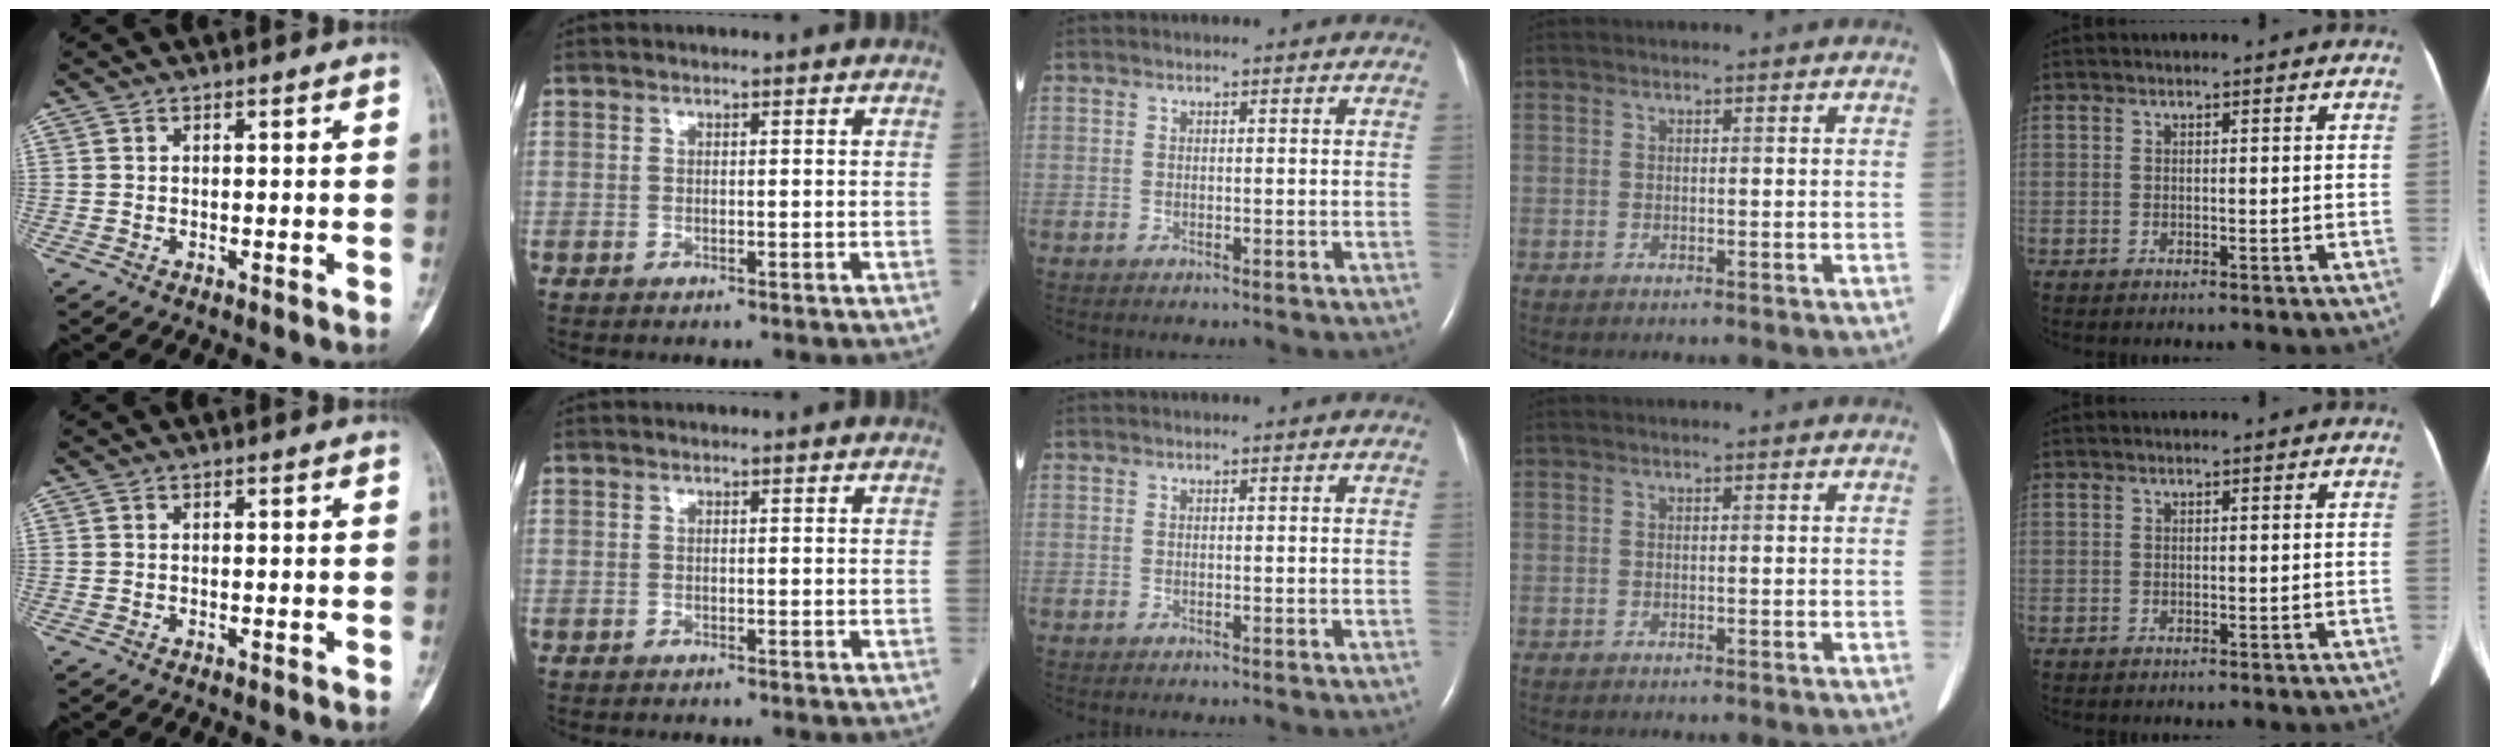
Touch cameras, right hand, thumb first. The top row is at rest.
{}